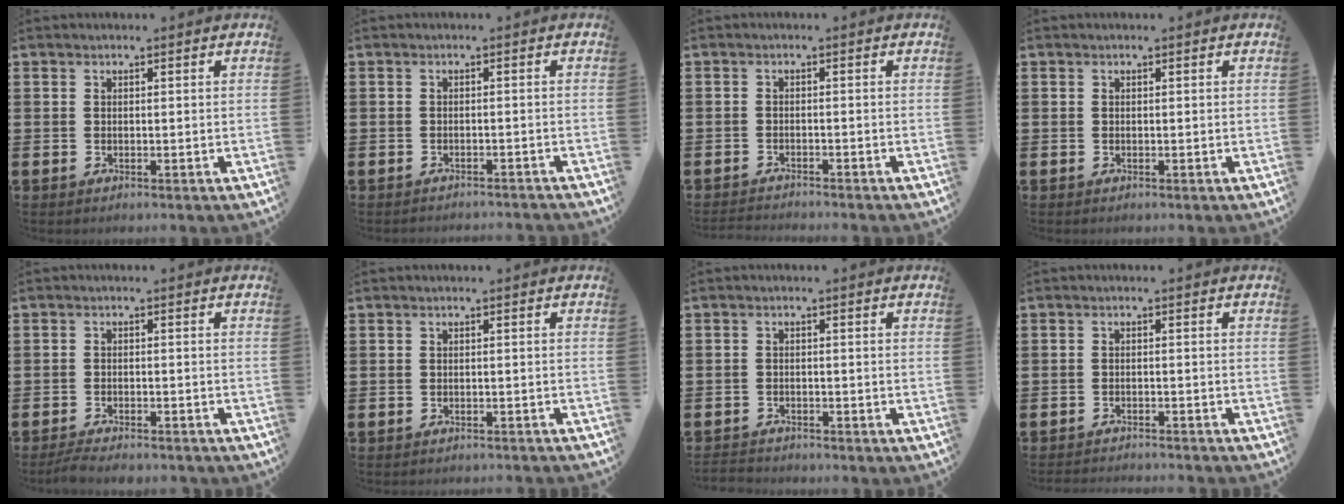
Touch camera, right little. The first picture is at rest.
{"total": 1.1, "force": [-1.1, -0.1, -0.1], "torque": [0.000, 0.002, -0.023]}
{"total": 1.3, "force": [-1.3, -0.2, 0.0], "torque": [-0.001, 0.002, -0.026]}
{"total": 0.0}
{"total": 2.2, "force": [-2.1, 0.2, 0.7], "torque": [-0.012, 0.008, -0.042]}
{"total": 0.6, "force": [-0.6, -0.1, 0.0], "torque": [0.000, -0.001, -0.013]}
{"total": 1.5, "force": [-1.5, 0.1, -0.1], "torque": [-0.001, 0.002, -0.034]}
{"total": 1.5, "force": [-1.5, -0.2, -0.1], "torque": [0.000, 0.003, -0.032]}